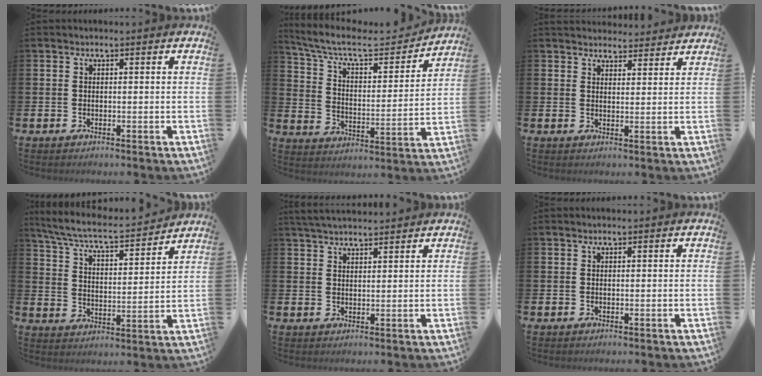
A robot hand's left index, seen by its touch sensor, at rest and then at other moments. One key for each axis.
{"total": 8.9, "fx": 7.6, "fy": 2.7, "fz": 3.8, "tx": -0.102, "ty": -0.047, "tz": 0.125}
{"total": 3.6, "fx": 3.5, "fy": 0.8, "fz": -0.1, "tx": 0.002, "ty": -0.018, "tz": 0.063}
{"total": 6.8, "fx": 6.2, "fy": 1.0, "fz": 2.4, "tx": -0.077, "ty": -0.047, "tz": 0.103}
{"total": 3.5, "fx": 3.5, "fy": 0.4, "fz": 0.6, "tx": -0.016, "ty": -0.011, "tz": 0.064}
{"total": 0.0}